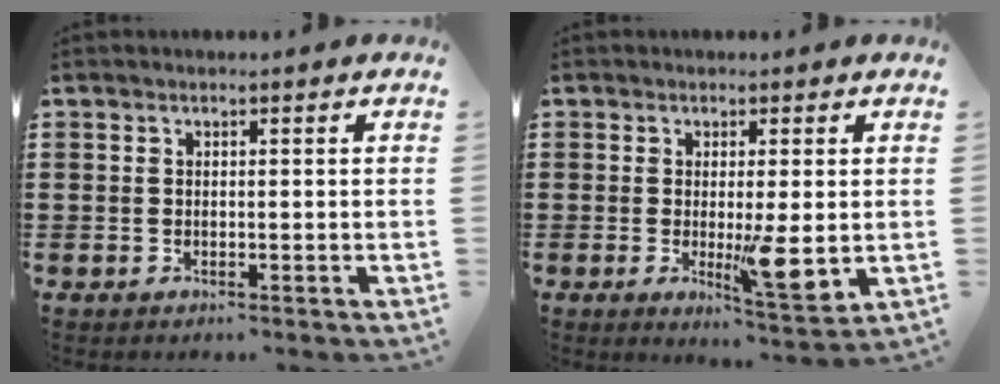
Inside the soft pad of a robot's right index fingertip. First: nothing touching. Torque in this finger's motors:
{"motor_torque": [1.69, 0.25, 0.44, 0.20]}